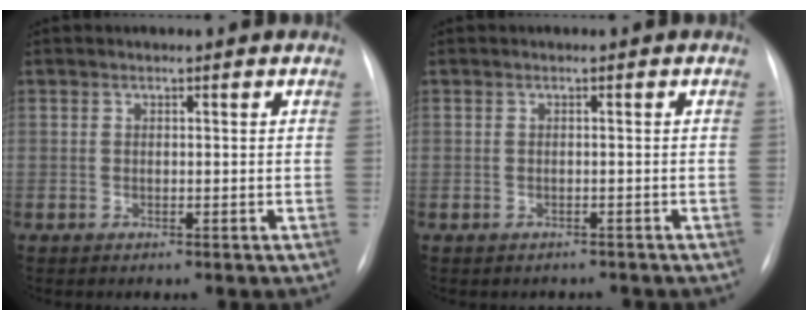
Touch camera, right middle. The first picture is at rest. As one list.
[{"total": 2.1, "force": [-1.9, 1.0, 0.1], "torque": [-0.004, 0.003, -0.024]}]